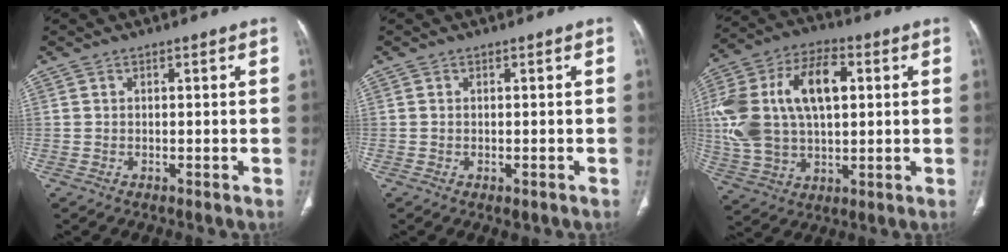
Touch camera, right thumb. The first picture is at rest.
{"total": 1.0, "force": [-0.4, 0.5, 0.8], "torque": [-0.011, -0.003, -0.001]}
{"total": 21.6, "force": [3.6, 12.5, 17.2], "torque": [-0.343, 0.019, 0.063]}